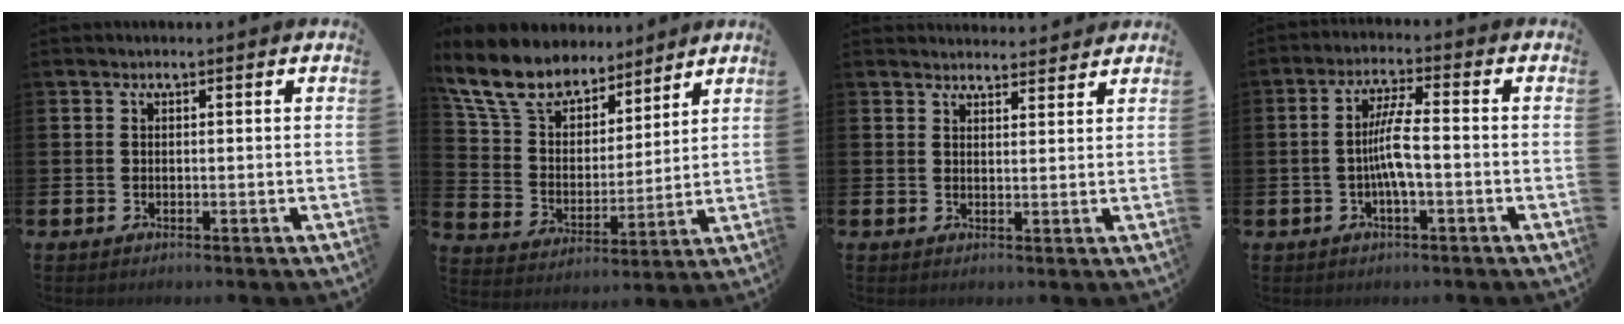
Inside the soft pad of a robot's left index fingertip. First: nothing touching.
{"total": 11.2, "force": [9.9, 4.2, 2.9], "torque": [-0.117, -0.055, 0.185]}
{"total": 2.9, "force": [2.9, 0.4, -0.2], "torque": [0.006, -0.018, 0.051]}
{"total": 5.3, "force": [-0.9, 1.0, 5.1], "torque": [-0.096, 0.003, -0.022]}